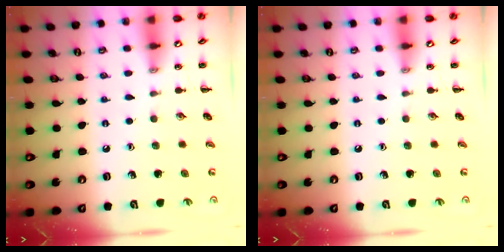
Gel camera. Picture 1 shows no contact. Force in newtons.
{"total": 0.0}